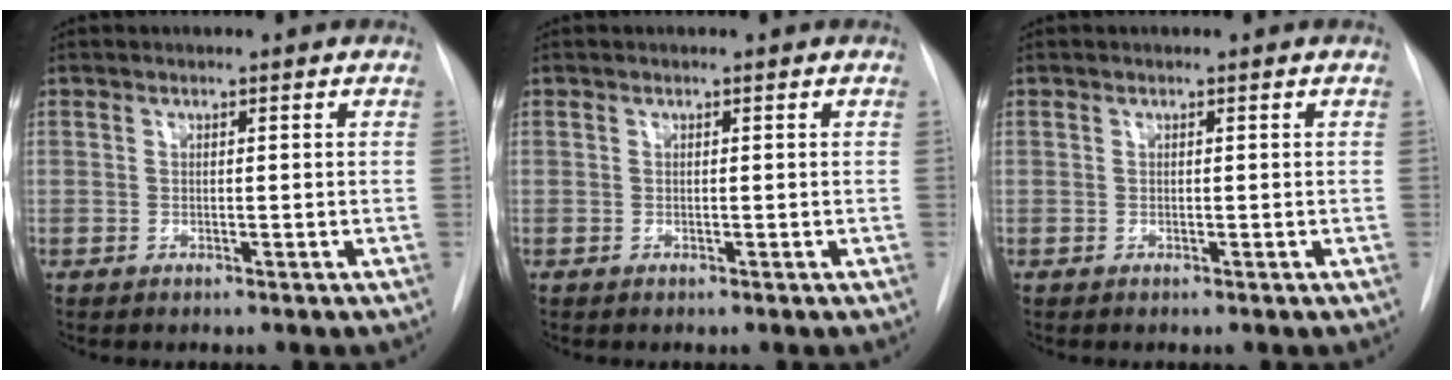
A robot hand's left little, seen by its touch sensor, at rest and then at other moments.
{"total": 0.0}
{"total": 0.0}